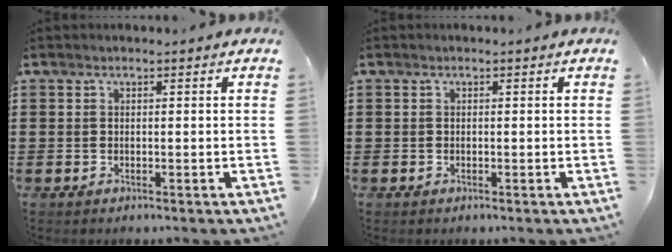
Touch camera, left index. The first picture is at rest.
{"total": 0.0}